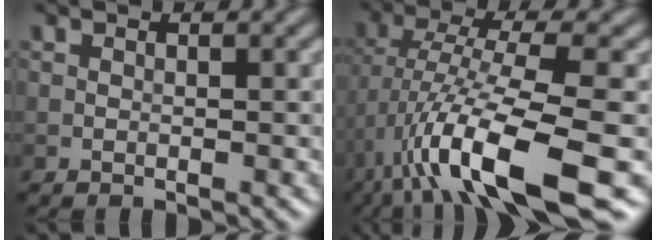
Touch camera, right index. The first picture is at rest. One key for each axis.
{"total": 11.8, "fx": -5.2, "fy": 2.6, "fz": 10.3, "tx": -0.195, "ty": 0.001, "tz": -0.088}